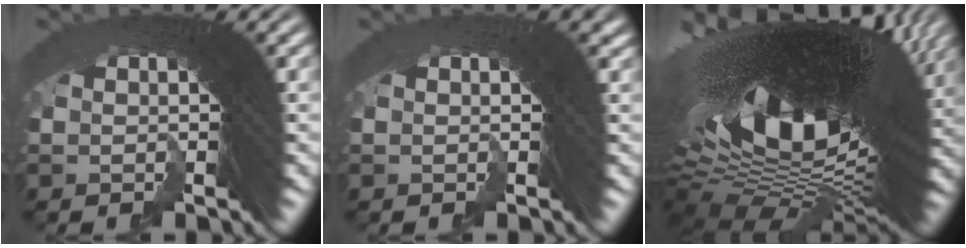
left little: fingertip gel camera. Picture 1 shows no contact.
{"total": 1.8, "force": [0.6, 0.9, 1.4], "torque": [-0.011, 0.006, 0.001]}
{"total": 30.7, "force": [2.1, 12.2, 28.1], "torque": [-0.438, -0.033, 0.058]}